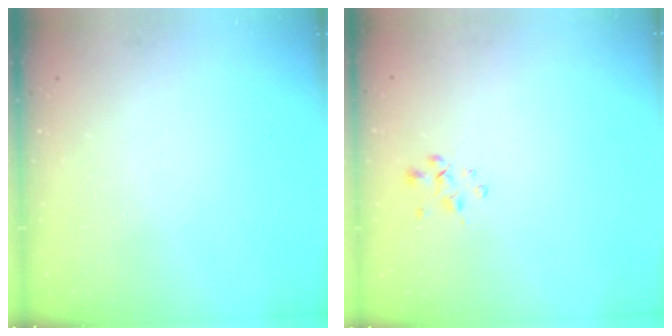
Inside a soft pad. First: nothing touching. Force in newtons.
{"total": 1.9, "press": 1.7, "slide": 0.8}